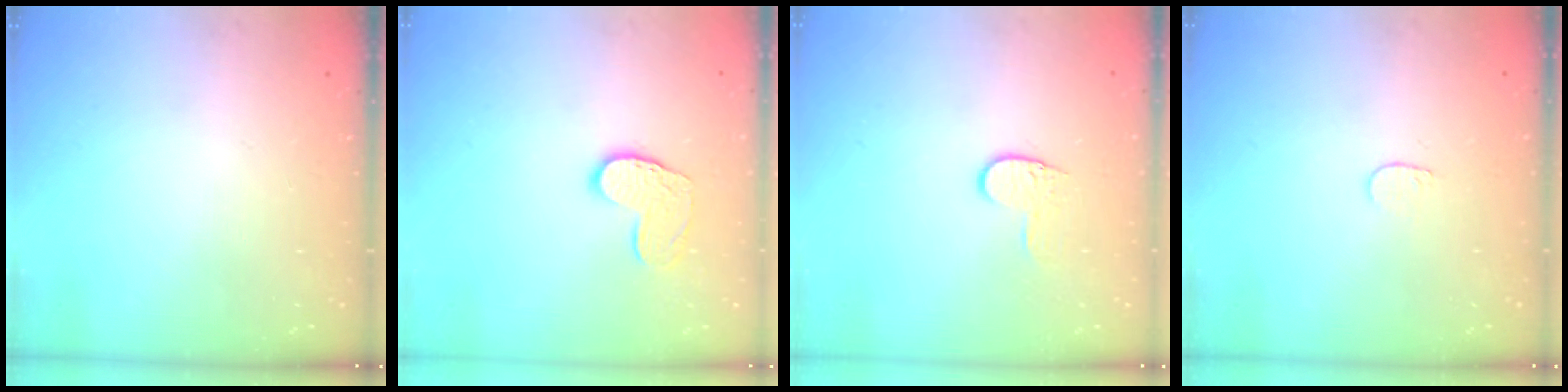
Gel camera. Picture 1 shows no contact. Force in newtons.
{"total": 8.8, "press": 8.8, "slide": 0.7}
{"total": 5.3, "press": 5.2, "slide": 0.5}
{"total": 3.7, "press": 3.6, "slide": 0.3}